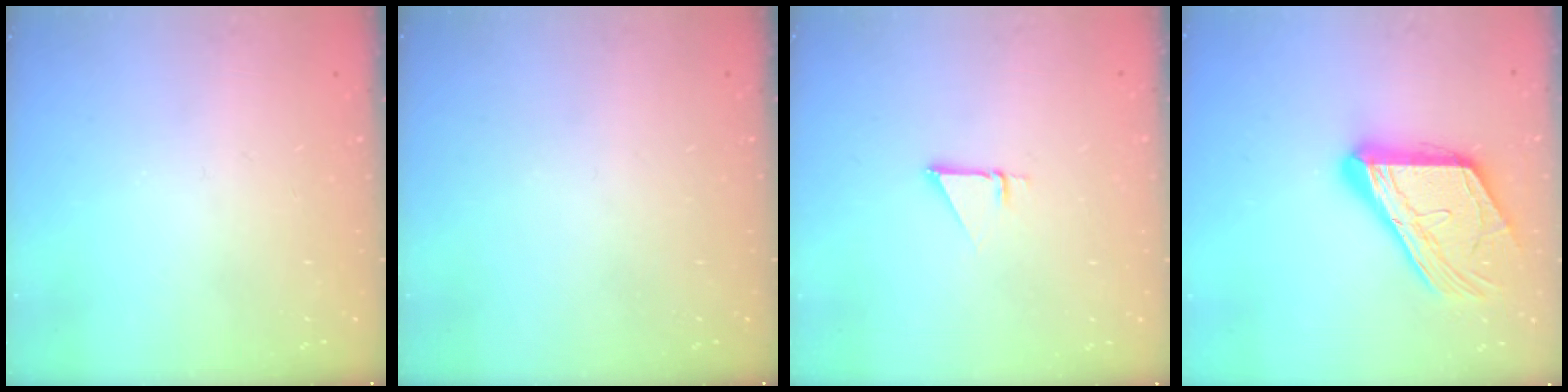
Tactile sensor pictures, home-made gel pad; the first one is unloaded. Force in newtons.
{"total": 0.0}
{"total": 2.7, "press": 2.7, "slide": 0.2}
{"total": 18.4, "press": 18.3, "slide": 1.6}